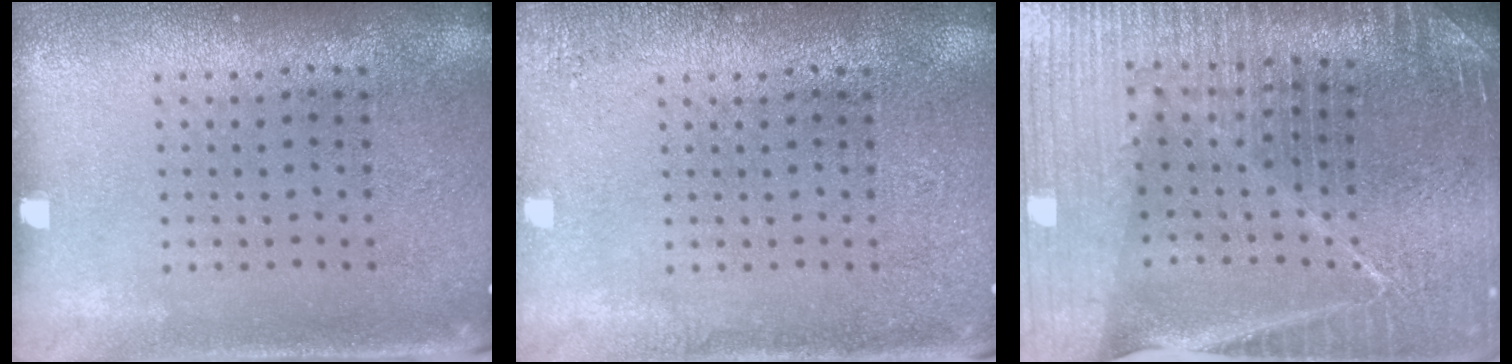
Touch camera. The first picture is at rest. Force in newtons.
{"total": 1.4, "press": 1.4, "slide": 0.2}
{"total": 5.2, "press": 4.7, "slide": 2.1}